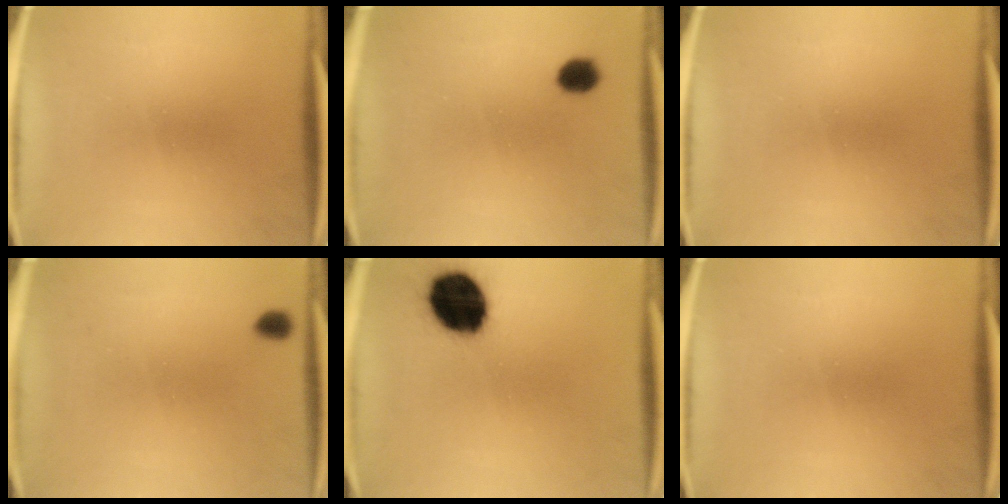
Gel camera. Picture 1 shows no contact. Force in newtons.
{"total": 3.3}
{"total": 0.0}
{"total": 1.3}
{"total": 17.1}
{"total": 0.0}